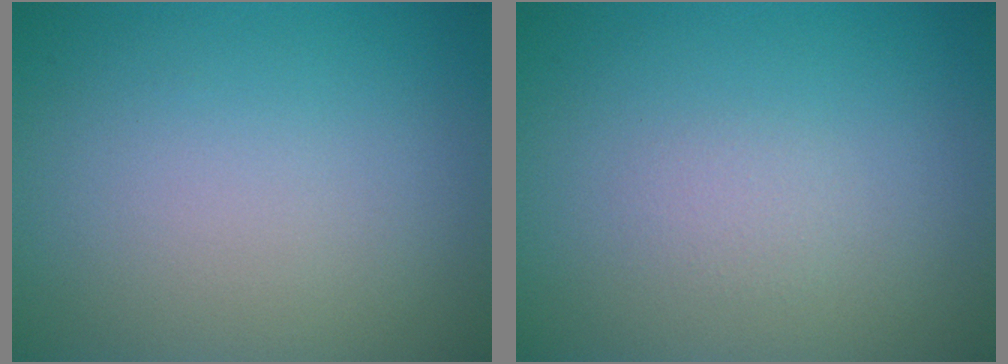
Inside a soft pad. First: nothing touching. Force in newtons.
{"total": 0.9, "press": 0.8, "slide": 0.1}